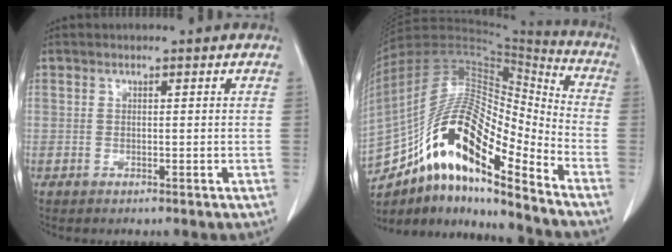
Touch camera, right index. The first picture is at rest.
{"total": 20.1, "force": [-12.1, 5.0, 15.2], "torque": [-0.293, 0.029, -0.210]}